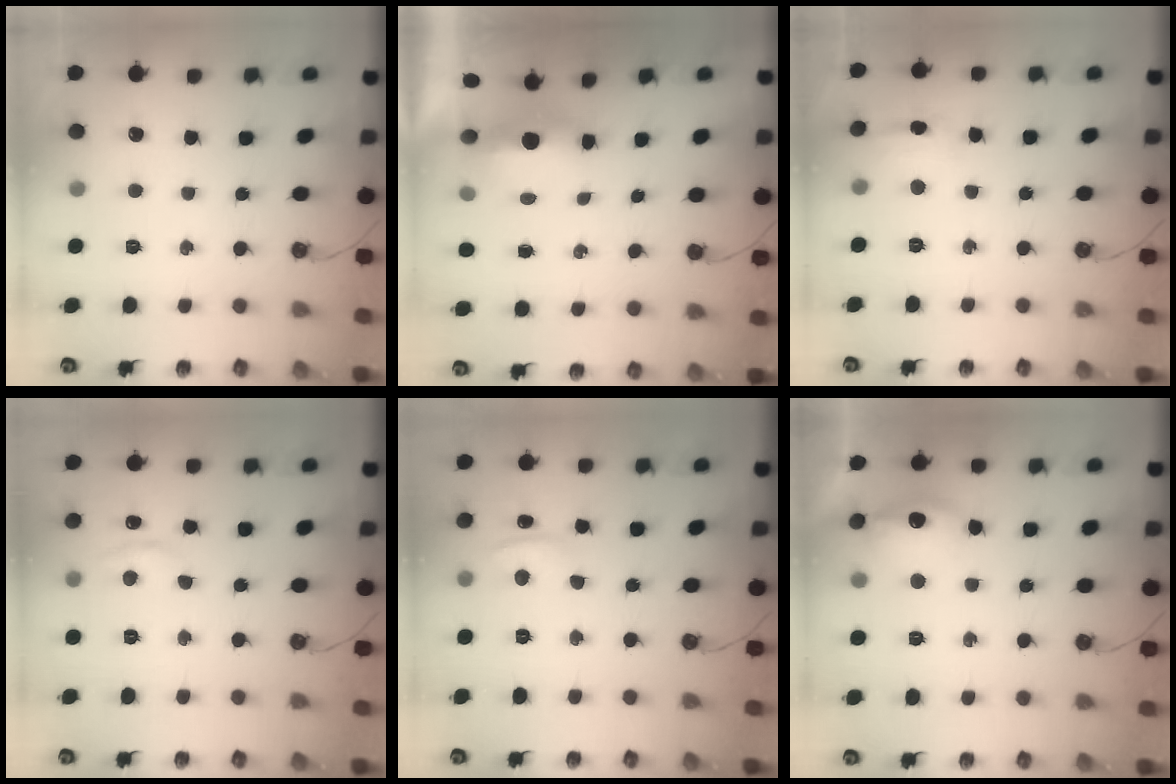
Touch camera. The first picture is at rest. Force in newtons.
{"total": 4.9, "press": 4.8, "slide": 1.2}
{"total": 5.8, "press": 5.6, "slide": 1.8}
{"total": 5.1, "press": 5.0, "slide": 0.7}
{"total": 1.6, "press": 1.2, "slide": 1.0}
{"total": 12.8, "press": 12.8, "slide": 1.1}